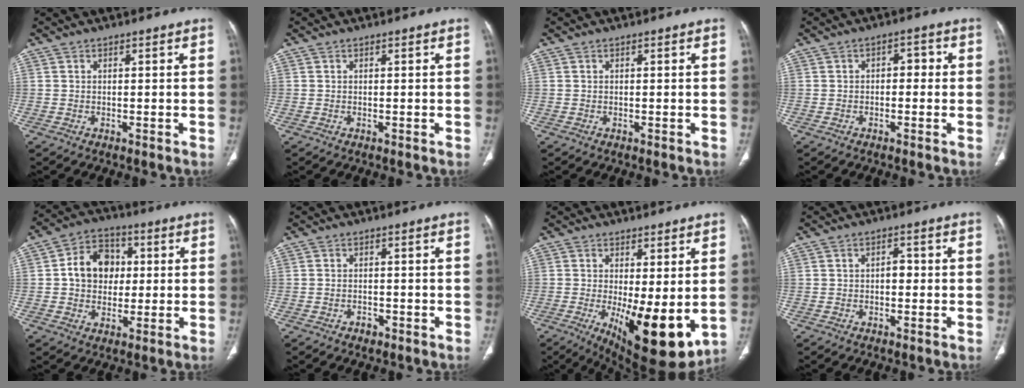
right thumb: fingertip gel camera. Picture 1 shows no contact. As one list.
[{"total": 0.0}, {"total": 0.0}, {"total": 3.1, "force": [0.0, 2.0, 2.4], "torque": [-0.016, 0.013, -0.009]}, {"total": 8.7, "force": [1.0, 6.9, 5.1], "torque": [-0.053, 0.011, 0.010]}, {"total": 1.4, "force": [-0.8, 1.0, 0.5], "torque": [-0.009, 0.007, -0.011]}, {"total": 13.5, "force": [-2.1, 4.6, 12.5], "torque": [-0.183, -0.032, -0.016]}, {"total": 2.1, "force": [-0.2, 1.4, 1.5], "torque": [-0.014, 0.007, -0.007]}]